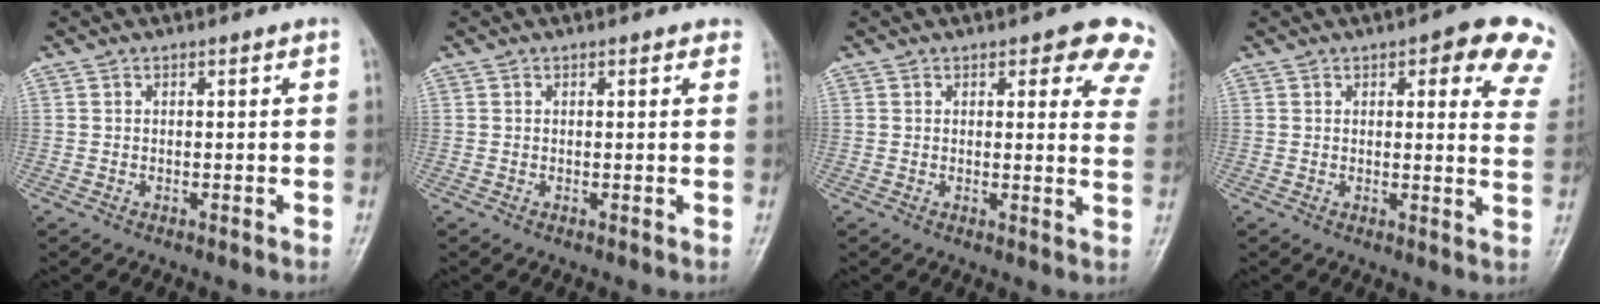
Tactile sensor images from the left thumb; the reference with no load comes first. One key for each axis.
{"total": 1.2, "fx": 0.7, "fy": 0.6, "fz": 0.8, "tx": -0.004, "ty": 0.000, "tz": 0.003}
{"total": 9.8, "fx": 6.8, "fy": 3.9, "fz": 5.9, "tx": -0.019, "ty": -0.028, "tz": 0.056}
{"total": 12.5, "fx": 7.5, "fy": 4.3, "fz": 9.1, "tx": -0.061, "ty": -0.027, "tz": 0.067}